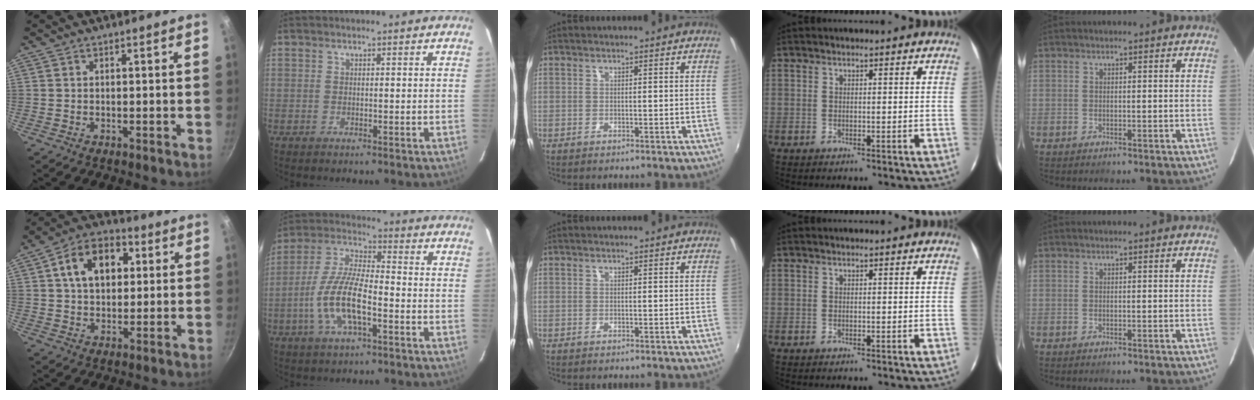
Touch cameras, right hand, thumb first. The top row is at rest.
{"thumb": {"total": 12.8, "force": [3.3, 8.9, 8.7], "torque": [-0.110, 0.012, 0.041]}, "index": {"total": 12.6, "force": [-4.3, 4.0, 11.2], "torque": [-0.239, -0.001, -0.083]}}